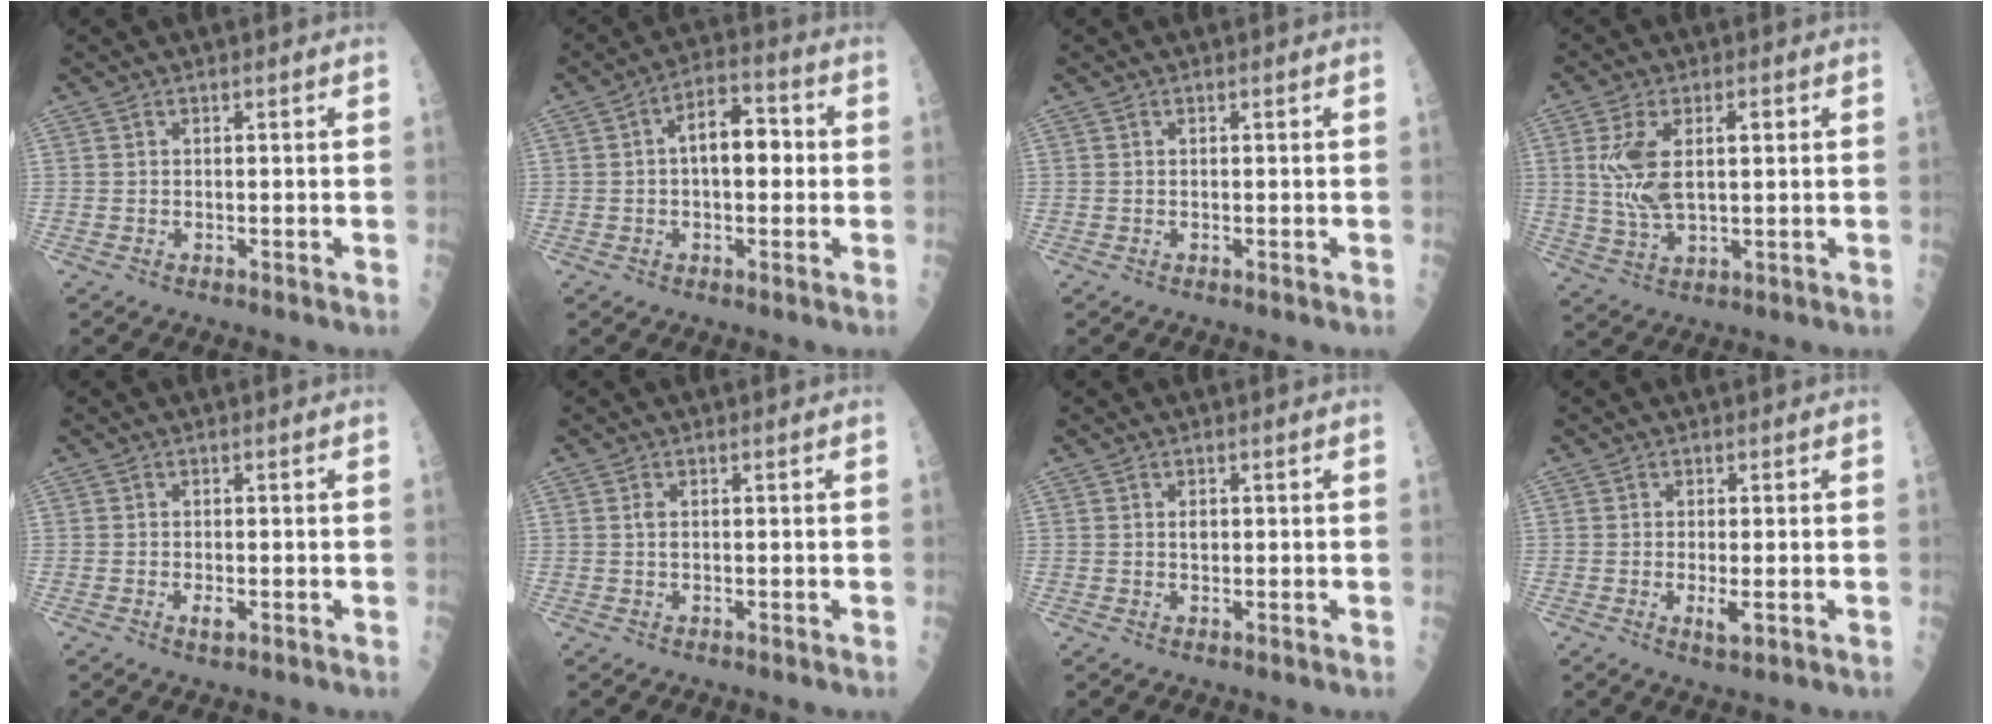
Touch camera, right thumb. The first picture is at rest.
{"total": 9.2, "force": [0.7, 4.9, 7.8], "torque": [-0.104, 0.026, 0.005]}
{"total": 0.0}
{"total": 10.1, "force": [1.8, 4.8, 8.7], "torque": [-0.177, 0.003, 0.040]}
{"total": 1.5, "force": [-0.5, 0.6, 1.2], "torque": [-0.016, 0.001, -0.008]}
{"total": 0.9, "force": [0.1, 0.4, 0.8], "torque": [-0.017, 0.000, 0.004]}
{"total": 1.0, "force": [0.2, 0.7, 0.7], "torque": [-0.007, 0.001, 0.002]}
{"total": 2.6, "force": [-0.5, 0.7, 2.5], "torque": [-0.048, -0.006, -0.009]}